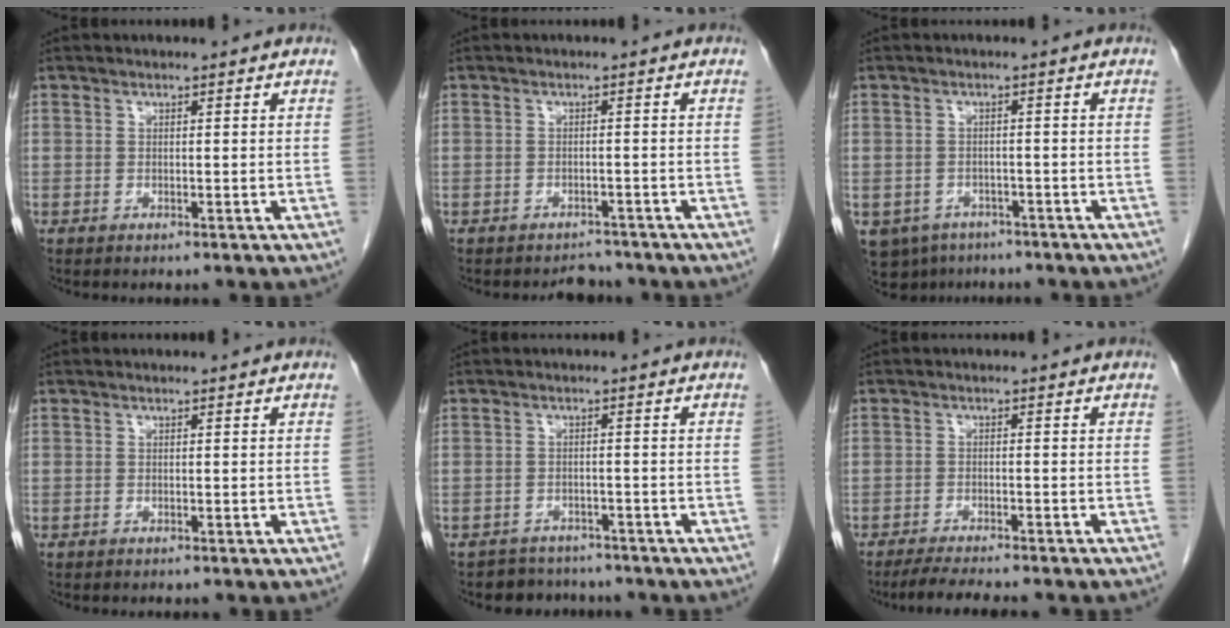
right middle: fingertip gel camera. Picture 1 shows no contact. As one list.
[{"total": 2.6, "force": [-2.4, 0.9, -0.3], "torque": [-0.002, -0.003, -0.034]}, {"total": 7.5, "force": [-5.1, 5.3, 1.5], "torque": [-0.031, 0.000, -0.069]}, {"total": 0.0}, {"total": 4.6, "force": [-4.0, 2.2, -0.4], "torque": [0.009, 0.011, -0.056]}, {"total": 7.1, "force": [-6.1, 0.6, 3.5], "torque": [-0.052, -0.015, -0.094]}]